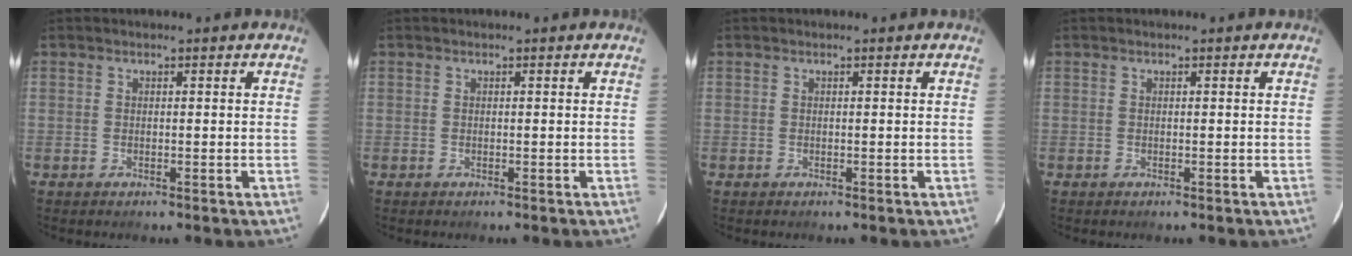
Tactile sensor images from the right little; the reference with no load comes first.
{"total": 0.0}
{"total": 0.0}
{"total": 0.0}